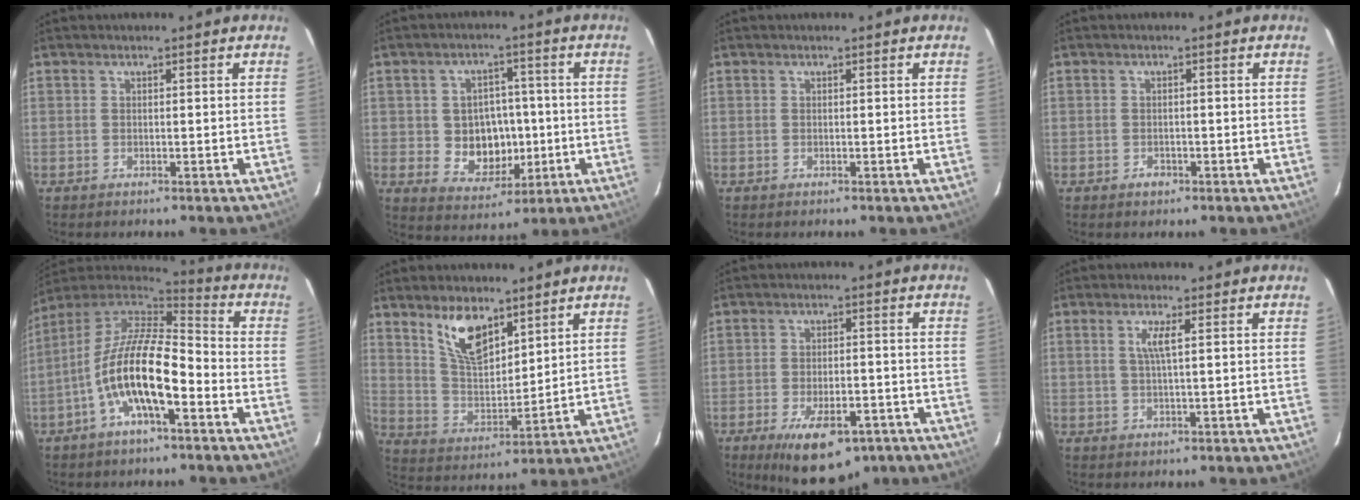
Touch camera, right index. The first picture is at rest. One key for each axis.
{"total": 9.2, "fx": -1.0, "fy": 8.0, "fz": 4.4, "tx": -0.096, "ty": 0.009, "tz": 0.003}
{"total": 0.0}
{"total": 1.8, "fx": -0.9, "fy": 1.5, "fz": 0.5, "tx": -0.008, "ty": 0.002, "tz": -0.013}
{"total": 15.7, "fx": -6.0, "fy": 5.3, "fz": 13.5, "tx": -0.262, "ty": -0.004, "tz": -0.119}
{"total": 10.8, "fx": 6.9, "fy": 4.7, "fz": 6.8, "tx": -0.121, "ty": 0.003, "tz": 0.141}
{"total": 13.9, "fx": -8.5, "fy": 5.9, "fz": 9.2, "tx": -0.170, "ty": -0.020, "tz": -0.119}
{"total": 3.0, "fx": 0.8, "fy": 0.1, "fz": 2.9, "tx": -0.056, "ty": 0.001, "tz": 0.015}